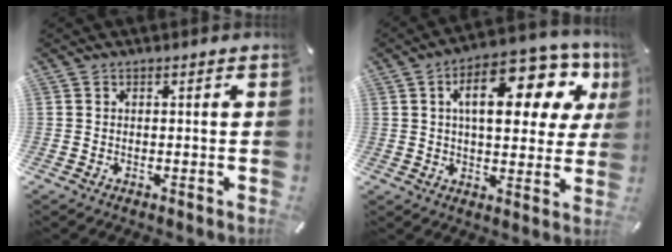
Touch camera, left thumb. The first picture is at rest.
{"total": 19.4, "force": [7.6, 9.2, 15.3], "torque": [-0.234, -0.028, 0.121]}